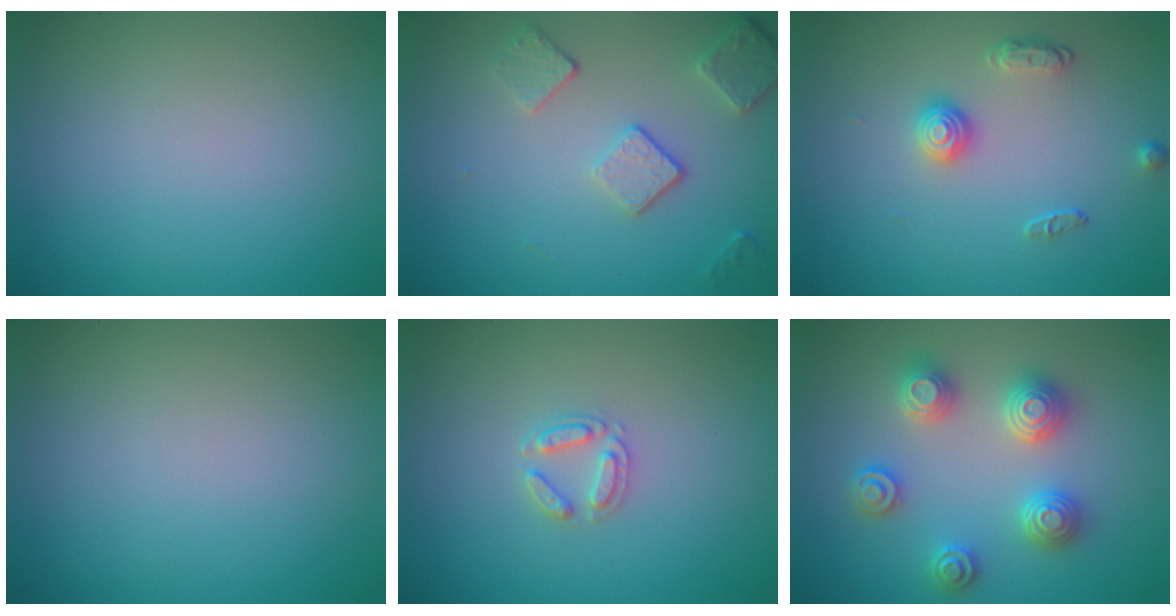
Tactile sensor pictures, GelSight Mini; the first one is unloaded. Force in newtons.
{"total": 3.6, "press": 2.8, "slide": 2.2}
{"total": 2.1, "press": 1.6, "slide": 1.4}
{"total": 0.0}
{"total": 1.9, "press": 1.9, "slide": 0.3}
{"total": 4.8, "press": 4.8, "slide": 0.6}